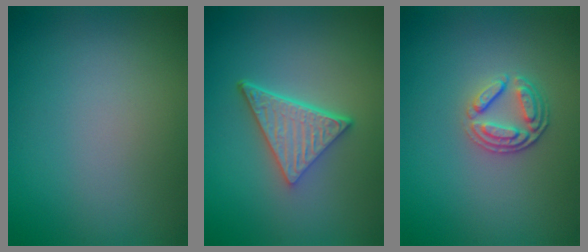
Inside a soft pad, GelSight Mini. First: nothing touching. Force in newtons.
{"total": 5.2, "press": 3.6, "slide": 3.7}
{"total": 2.7, "press": 2.4, "slide": 1.2}